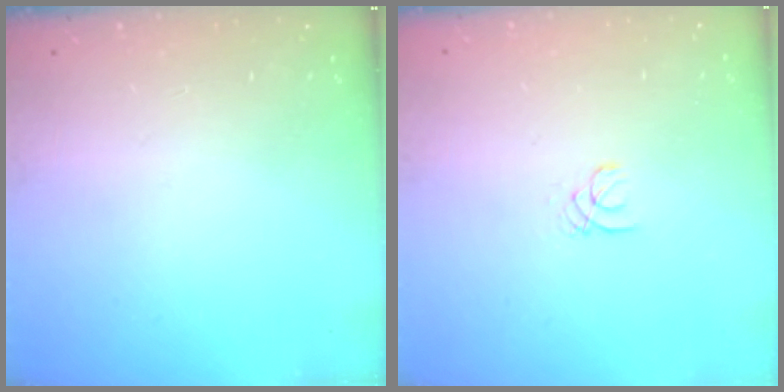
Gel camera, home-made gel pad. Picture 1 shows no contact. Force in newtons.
{"total": 1.0, "press": 1.0, "slide": 0.1}